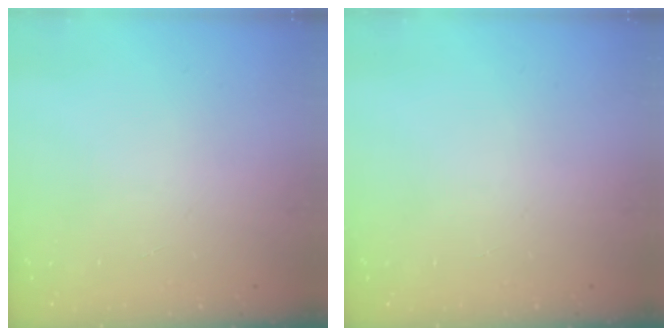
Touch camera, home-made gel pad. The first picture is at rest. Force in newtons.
{"total": 0.0}